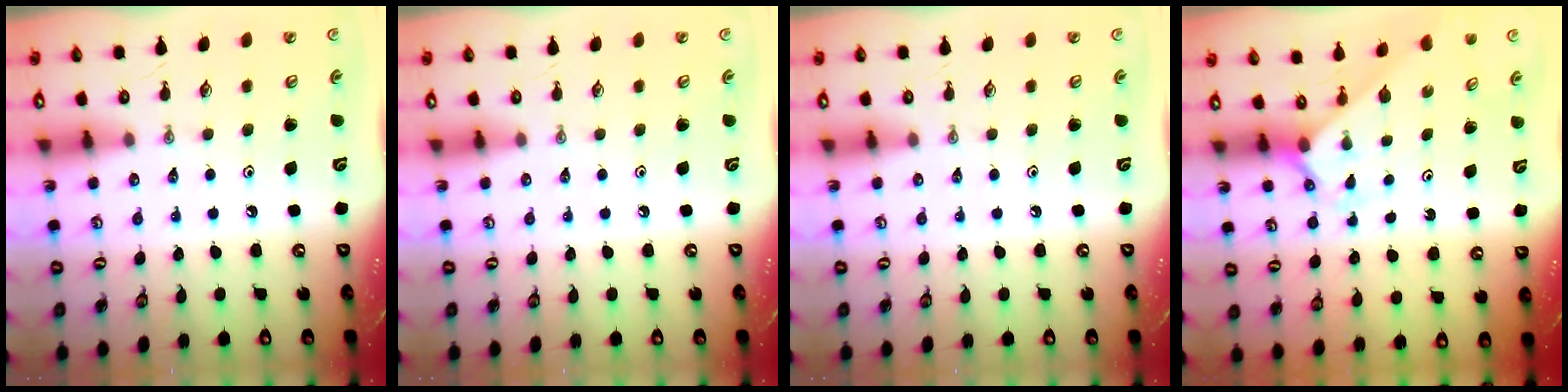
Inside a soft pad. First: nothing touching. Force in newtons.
{"total": 0.0}
{"total": 0.0}
{"total": 2.1, "press": 2.1, "slide": 0.2}